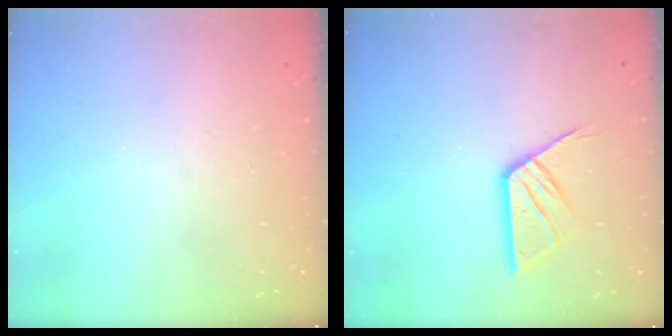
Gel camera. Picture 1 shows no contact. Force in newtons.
{"total": 11.8, "press": 11.8, "slide": 1.0}